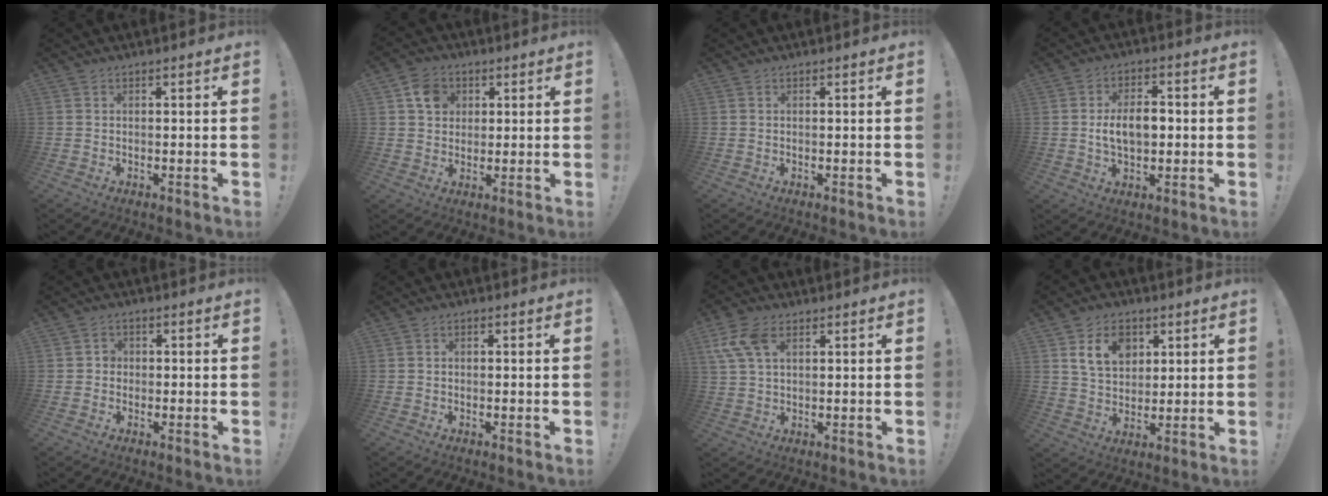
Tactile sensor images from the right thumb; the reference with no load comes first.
{"total": 7.6, "force": [2.9, 6.5, 2.6], "torque": [-0.029, -0.008, 0.054]}
{"total": 0.0}
{"total": 8.3, "force": [-0.5, 5.0, 6.6], "torque": [-0.109, 0.004, -0.011]}
{"total": 2.6, "force": [-0.8, 2.3, 1.0], "torque": [-0.024, 0.013, -0.014]}
{"total": 0.7, "force": [-0.3, 0.5, 0.4], "torque": [-0.008, 0.003, -0.006]}
{"total": 9.3, "force": [3.9, 5.5, 6.5], "torque": [-0.143, -0.001, 0.075]}
{"total": 11.0, "force": [4.9, 8.1, 5.6], "torque": [-0.090, -0.010, 0.093]}